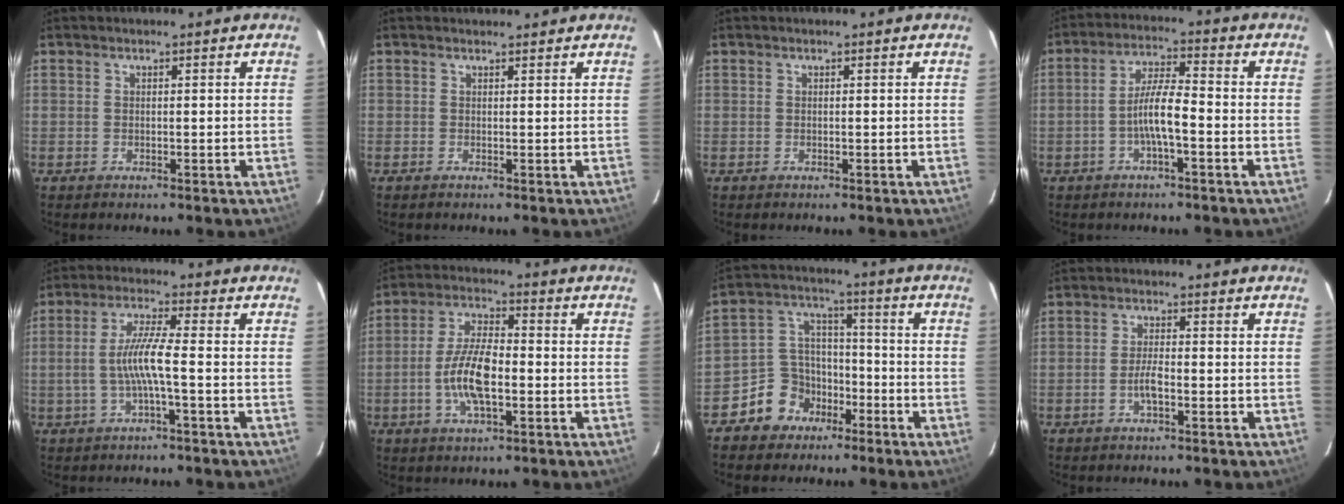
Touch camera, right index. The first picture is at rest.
{"total": 1.0, "force": [0.9, 0.5, 0.1], "torque": [-0.008, 0.004, 0.011]}
{"total": 0.0}
{"total": 6.3, "force": [-2.3, 0.9, 5.8], "torque": [-0.115, 0.007, -0.041]}
{"total": 6.9, "force": [-1.6, -0.1, 6.7], "torque": [-0.141, 0.002, -0.027]}
{"total": 9.9, "force": [-2.5, 3.6, 8.9], "torque": [-0.181, 0.004, -0.048]}
{"total": 9.5, "force": [-5.9, 7.3, 1.8], "torque": [-0.042, 0.043, -0.097]}
{"total": 3.1, "force": [-1.3, 0.7, 2.7], "torque": [-0.057, 0.002, -0.026]}